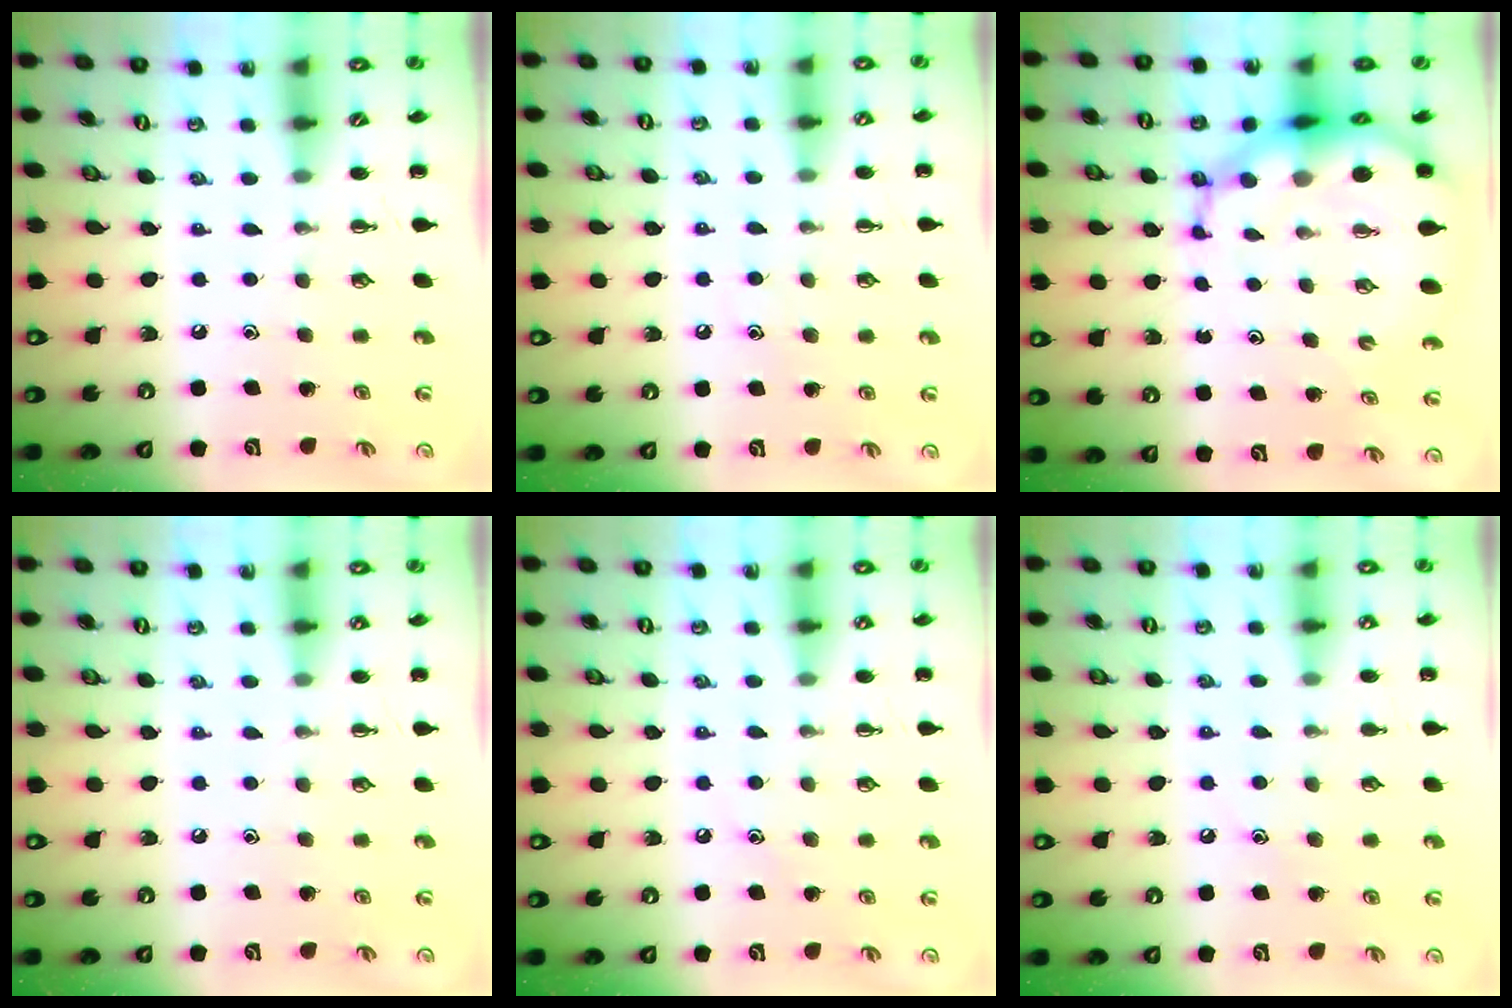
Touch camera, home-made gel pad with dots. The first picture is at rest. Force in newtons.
{"total": 6.4, "press": 6.2, "slide": 1.4}
{"total": 11.5, "press": 11.1, "slide": 3.2}
{"total": 5.8, "press": 5.4, "slide": 2.0}
{"total": 7.5, "press": 7.3, "slide": 2.0}
{"total": 6.7, "press": 6.4, "slide": 1.8}